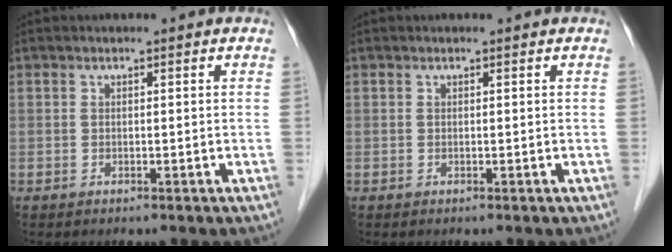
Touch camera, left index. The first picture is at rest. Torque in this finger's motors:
{"motor_torque": [0.03, 0.01, 0.02, -0.01]}